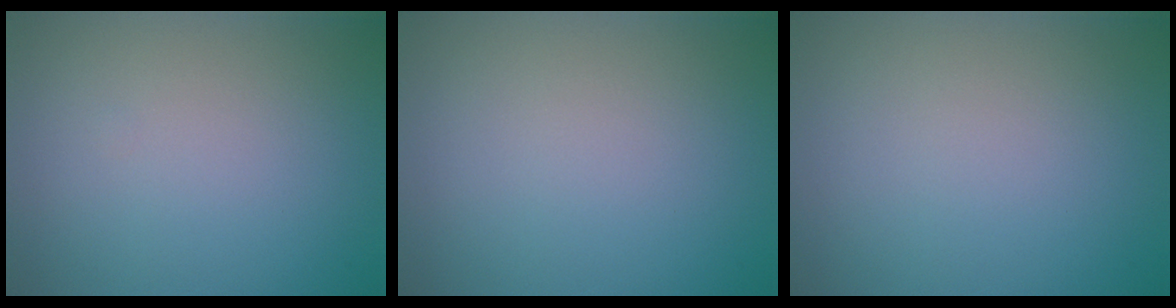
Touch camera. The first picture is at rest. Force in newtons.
{"total": 0.0}
{"total": 0.0}